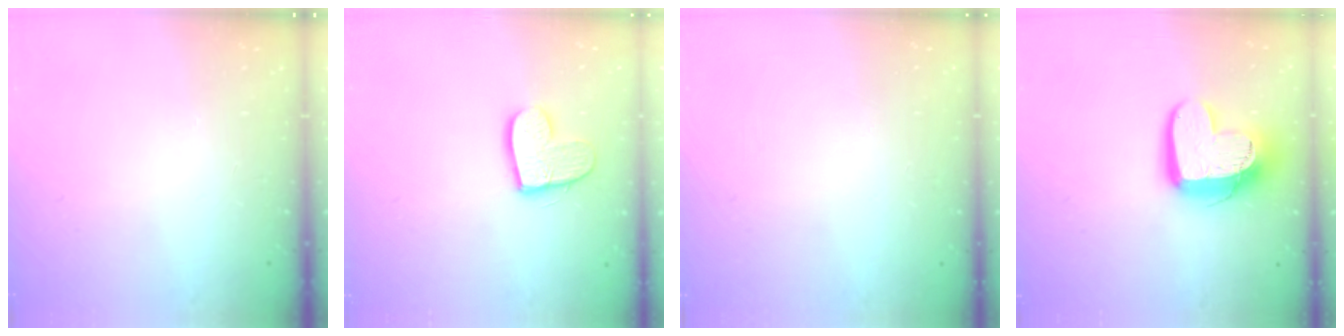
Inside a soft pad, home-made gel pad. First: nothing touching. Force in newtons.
{"total": 12.0, "press": 11.9, "slide": 0.9}
{"total": 0.0}
{"total": 16.9, "press": 16.9, "slide": 1.4}